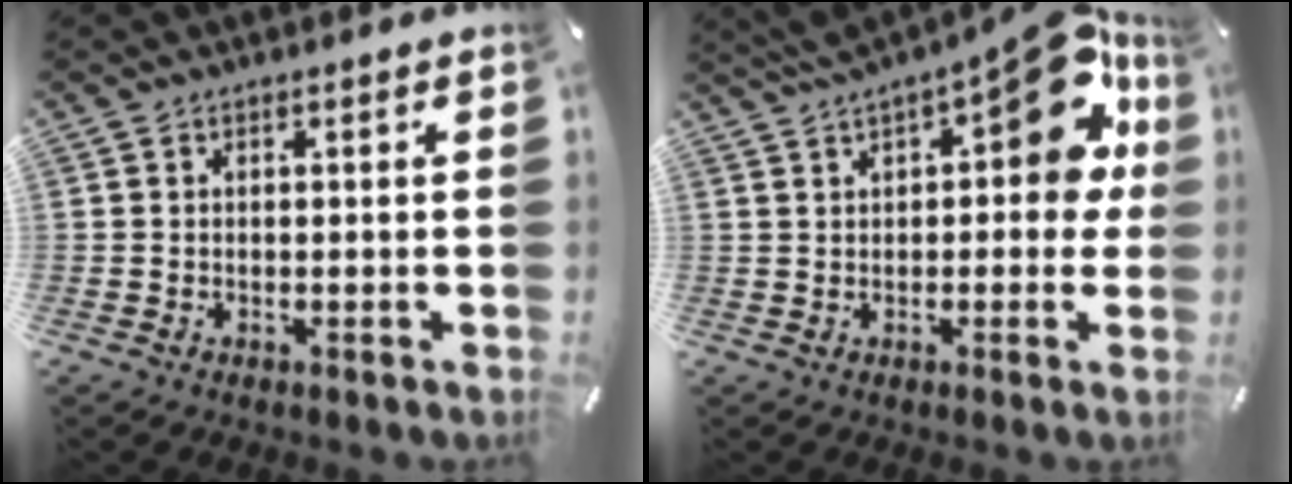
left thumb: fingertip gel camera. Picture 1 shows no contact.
{"total": 17.1, "force": [7.1, 7.5, 13.6], "torque": [-0.162, -0.041, 0.117]}